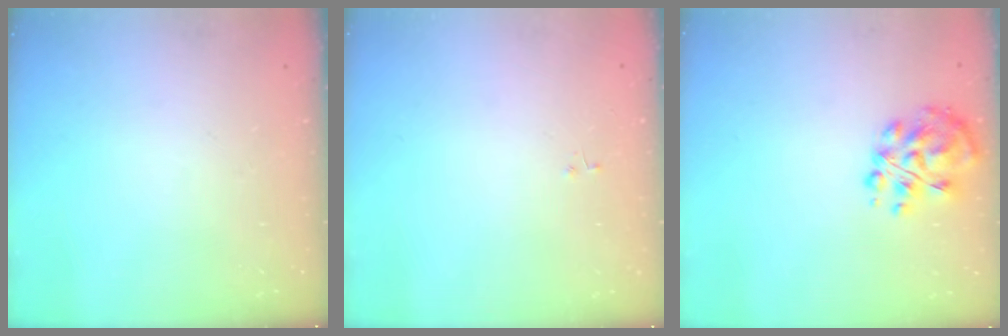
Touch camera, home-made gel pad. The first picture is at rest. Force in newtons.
{"total": 0.0}
{"total": 10.1, "press": 9.9, "slide": 2.0}